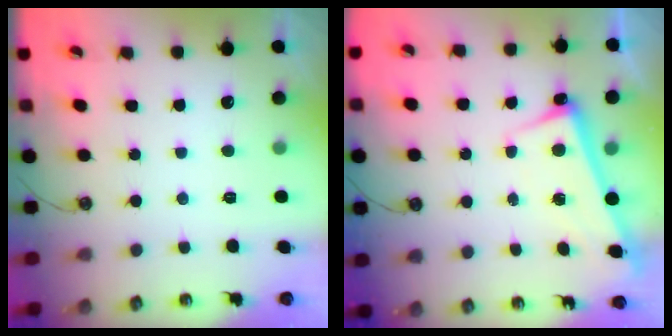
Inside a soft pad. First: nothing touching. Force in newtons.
{"total": 2.5, "press": 2.5, "slide": 0.7}